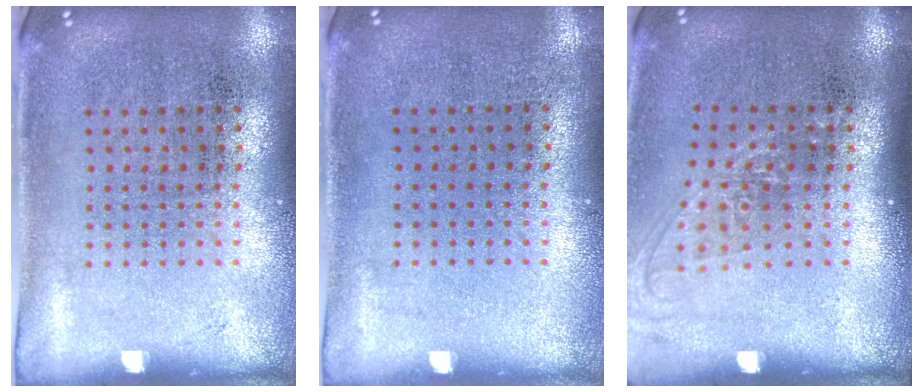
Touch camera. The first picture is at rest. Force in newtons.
{"total": 0.0}
{"total": 1.3, "press": 1.0, "slide": 0.8}